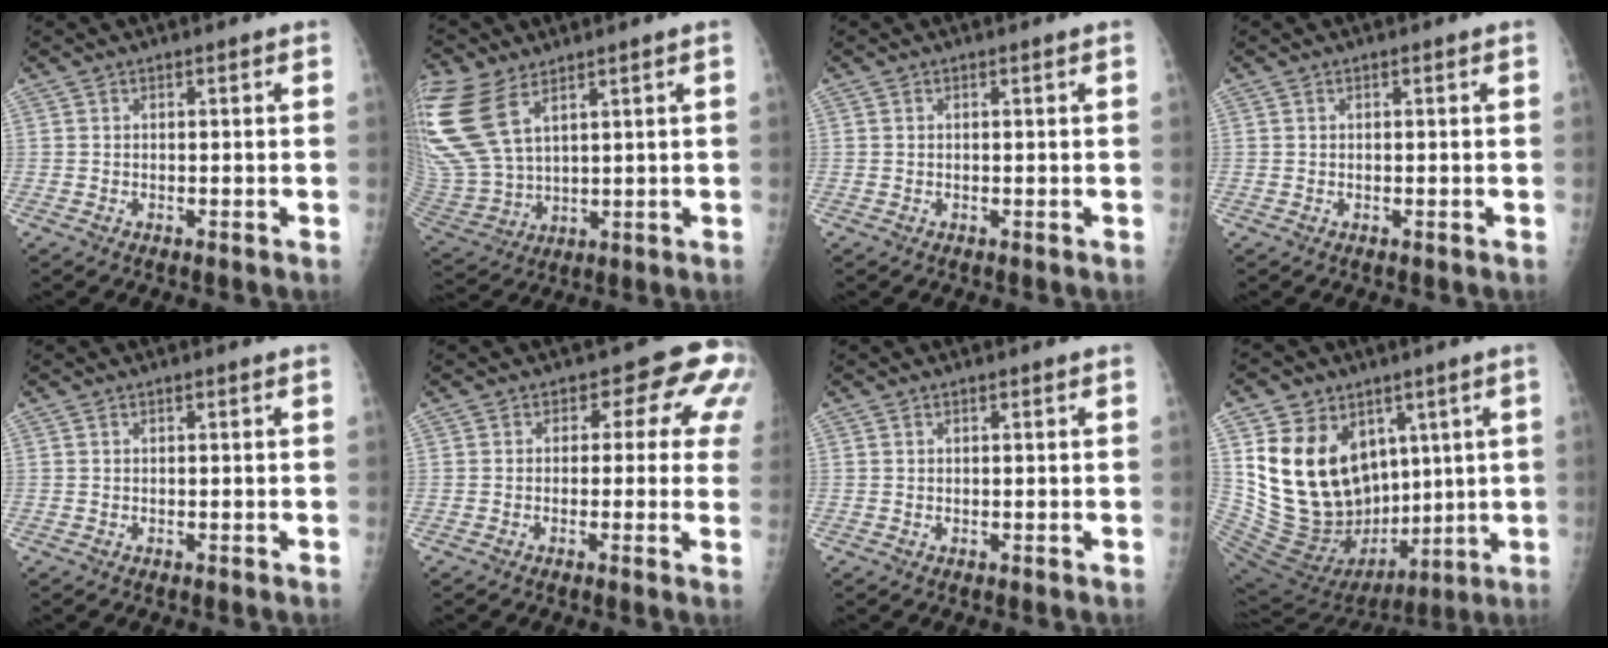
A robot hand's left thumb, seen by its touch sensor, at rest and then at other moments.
{"total": 18.3, "force": [9.4, 9.5, 12.6], "torque": [-0.315, -0.019, 0.201]}
{"total": 0.0}
{"total": 0.0}
{"total": 0.0}
{"total": 7.8, "force": [2.1, 4.9, 5.6], "torque": [-0.014, 0.005, 0.008]}
{"total": 0.0}
{"total": 24.5, "force": [6.0, 16.7, 16.8], "torque": [-0.288, -0.024, 0.140]}